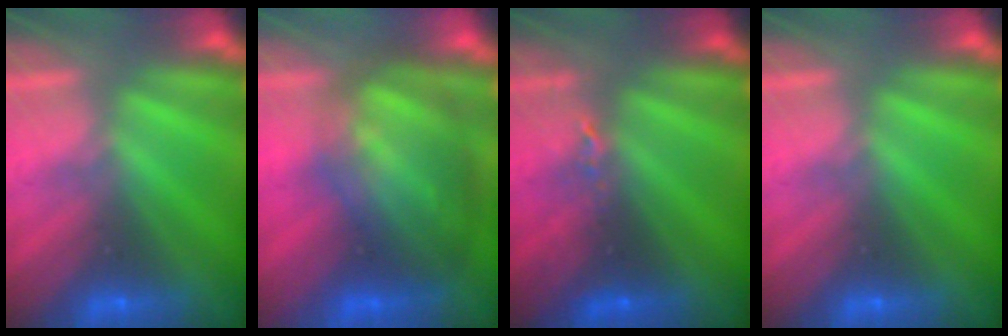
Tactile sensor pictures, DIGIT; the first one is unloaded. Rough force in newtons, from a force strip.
{"total": 5.6}
{"total": 2.4}
{"total": 0.0}